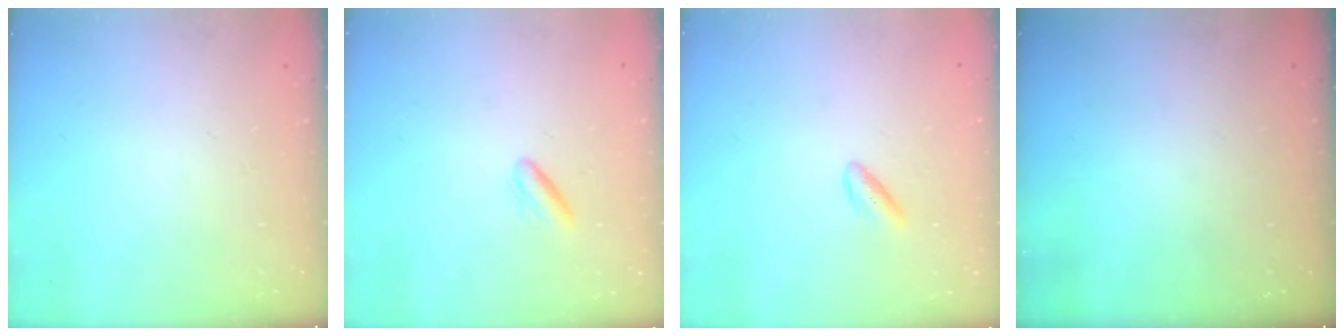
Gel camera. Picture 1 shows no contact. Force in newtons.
{"total": 1.5, "press": 1.4, "slide": 0.7}
{"total": 2.9, "press": 2.6, "slide": 1.2}
{"total": 0.0}